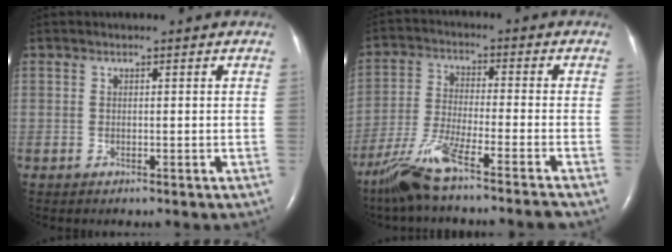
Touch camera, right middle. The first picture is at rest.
{"total": 12.1, "force": [-9.4, -0.9, 7.6], "torque": [-0.146, -0.028, -0.165]}